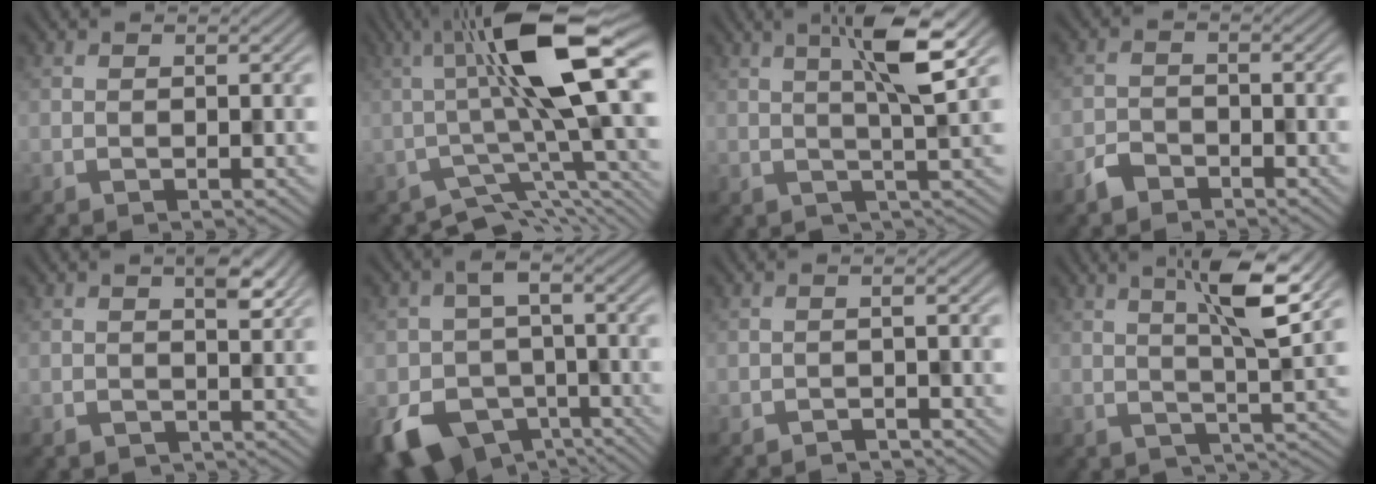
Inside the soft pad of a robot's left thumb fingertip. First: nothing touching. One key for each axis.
{"total": 13.3, "fx": -0.4, "fy": 3.8, "fz": 12.7, "tx": -0.206, "ty": 0.011, "tz": -0.013}
{"total": 5.7, "fx": 2.3, "fy": 0.7, "fz": 5.2, "tx": -0.095, "ty": 0.011, "tz": 0.039}
{"total": 2.4, "fx": -2.0, "fy": 1.3, "fz": 0.6, "tx": -0.011, "ty": 0.000, "tz": -0.049}
{"total": 2.2, "fx": 0.9, "fy": 1.2, "fz": 1.6, "tx": -0.026, "ty": -0.004, "tz": 0.016}
{"total": 11.3, "fx": -5.4, "fy": 8.1, "fz": 5.8, "tx": -0.107, "ty": -0.035, "tz": -0.095}
{"total": 1.5, "fx": -1.2, "fy": 0.2, "fz": 0.8, "tx": -0.012, "ty": -0.002, "tz": -0.030}
{"total": 6.0, "fx": 2.9, "fy": 0.8, "fz": 5.2, "tx": -0.094, "ty": 0.007, "tz": 0.052}